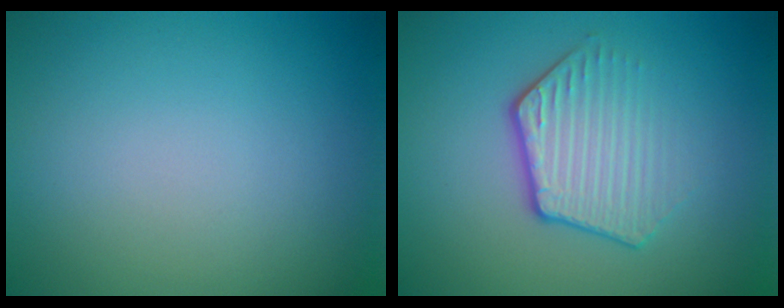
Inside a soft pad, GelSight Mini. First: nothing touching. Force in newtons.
{"total": 3.7, "press": 3.1, "slide": 2.1}